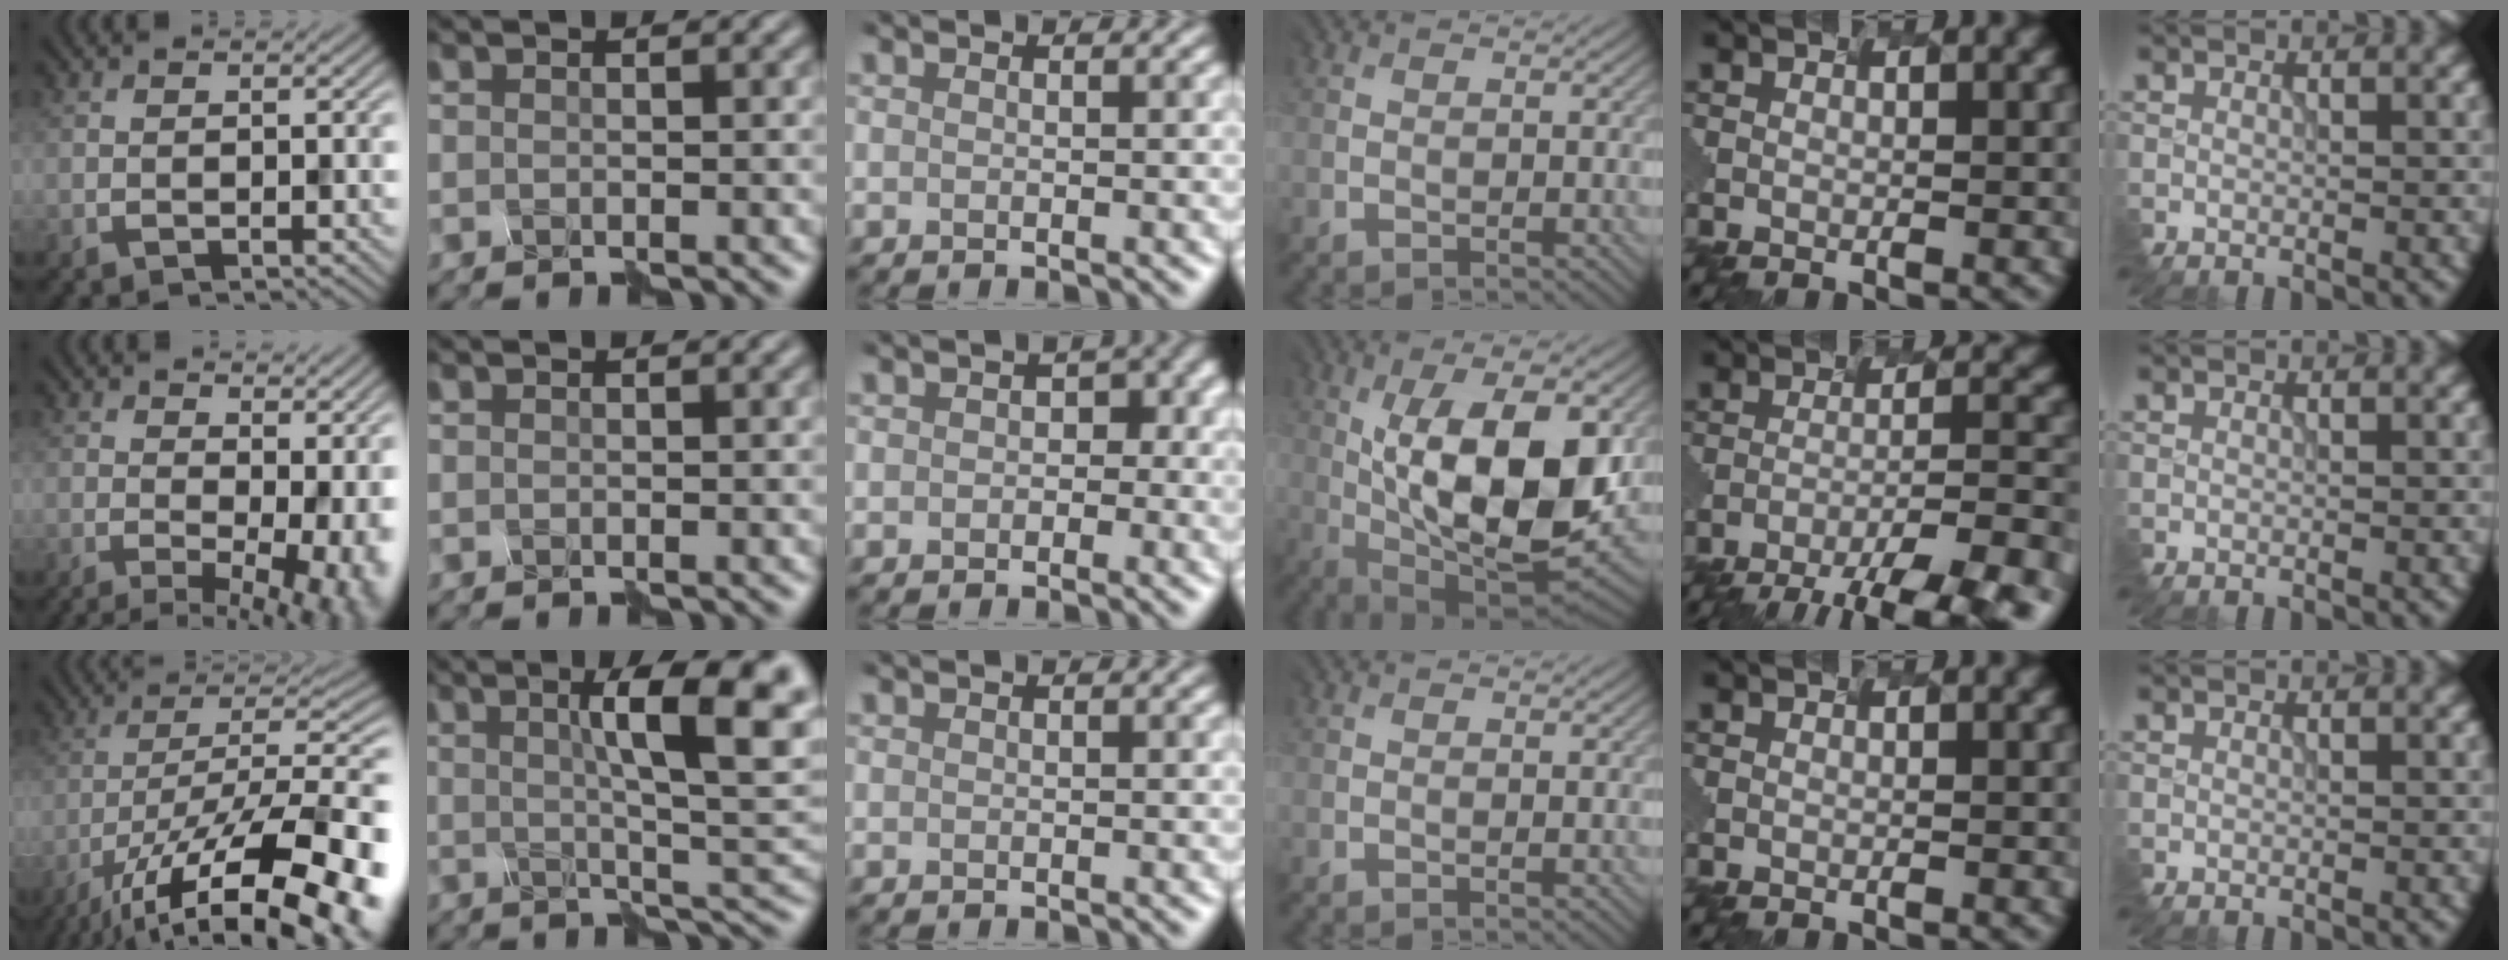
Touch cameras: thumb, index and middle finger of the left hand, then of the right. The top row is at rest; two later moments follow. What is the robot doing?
{"motion": "assemble", "object": "spray bottle"}